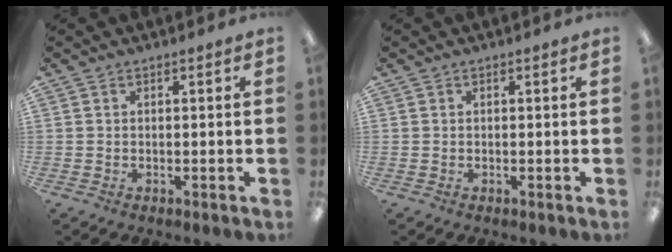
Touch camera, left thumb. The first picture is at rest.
{"total": 0.0}